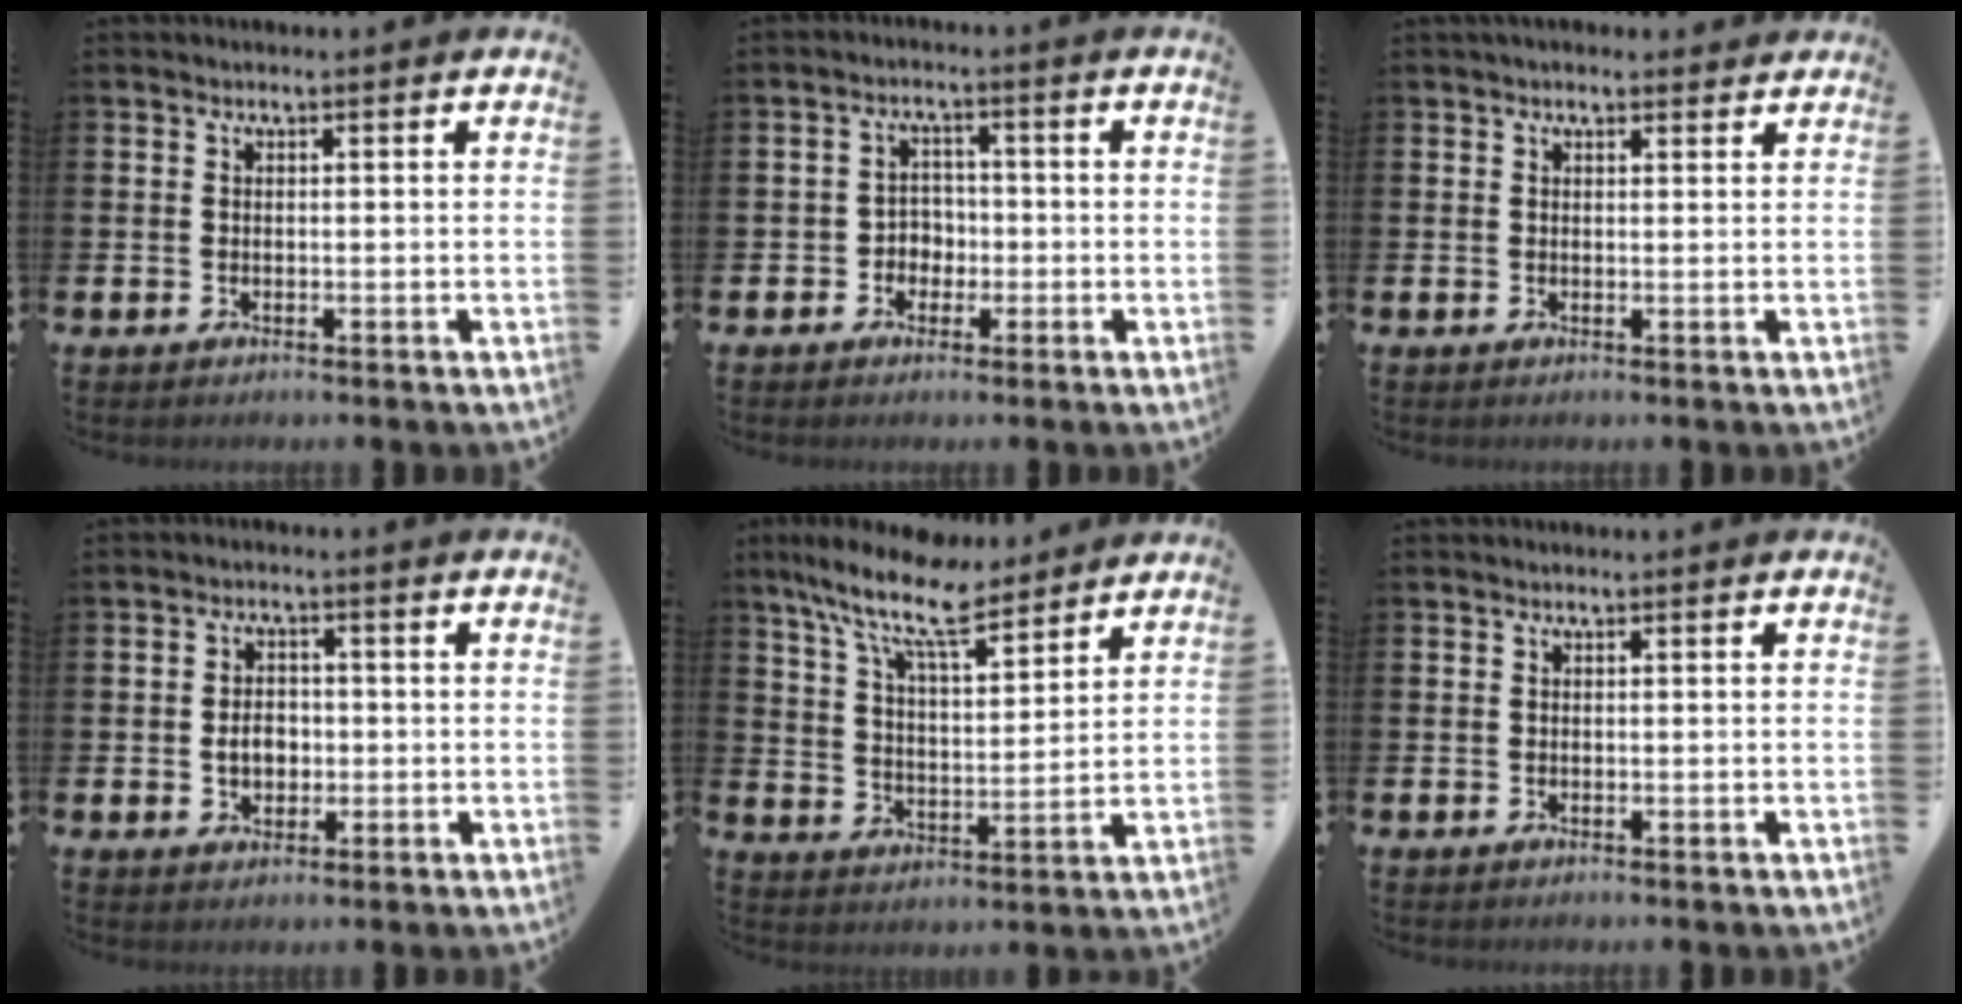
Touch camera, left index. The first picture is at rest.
{"total": 2.8, "force": [-1.2, 2.5, 0.7], "torque": [-0.022, 0.007, -0.031]}
{"total": 1.5, "force": [1.4, 0.4, 0.4], "torque": [-0.006, -0.002, 0.025]}
{"total": 3.3, "force": [-0.5, 2.6, 2.0], "torque": [-0.026, 0.001, -0.016]}
{"total": 10.9, "force": [9.1, 2.6, 5.5], "torque": [-0.135, -0.041, 0.159]}
{"total": 0.0}